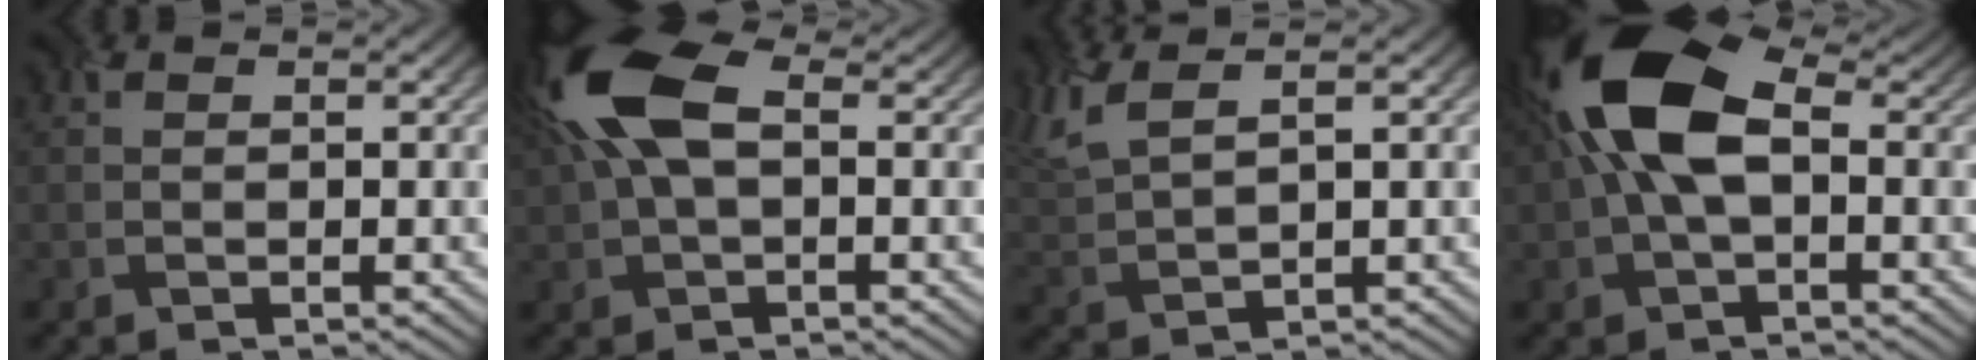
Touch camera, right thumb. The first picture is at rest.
{"total": 10.4, "force": [2.5, 5.4, 8.5], "torque": [-0.202, 0.017, 0.037]}
{"total": 5.3, "force": [3.4, 1.2, 3.8], "torque": [-0.102, 0.011, 0.077]}
{"total": 11.4, "force": [1.8, 6.0, 9.5], "torque": [-0.202, 0.021, 0.021]}